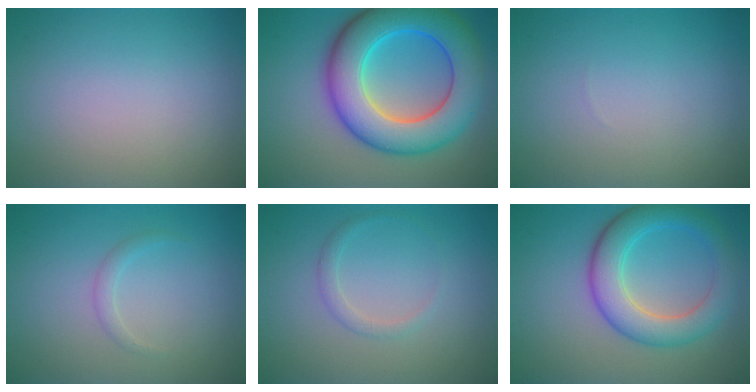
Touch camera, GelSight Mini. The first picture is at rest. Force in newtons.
{"total": 11.1, "press": 11.1, "slide": 0.3}
{"total": 0.0}
{"total": 1.0, "press": 1.0, "slide": 0.1}
{"total": 1.2, "press": 1.2, "slide": 0.1}
{"total": 5.9, "press": 5.9, "slide": 0.1}